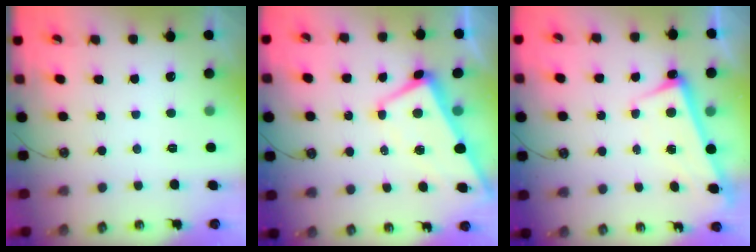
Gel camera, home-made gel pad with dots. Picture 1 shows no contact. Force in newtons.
{"total": 0.9, "press": 0.1, "slide": 0.8}
{"total": 2.6, "press": 2.5, "slide": 0.7}